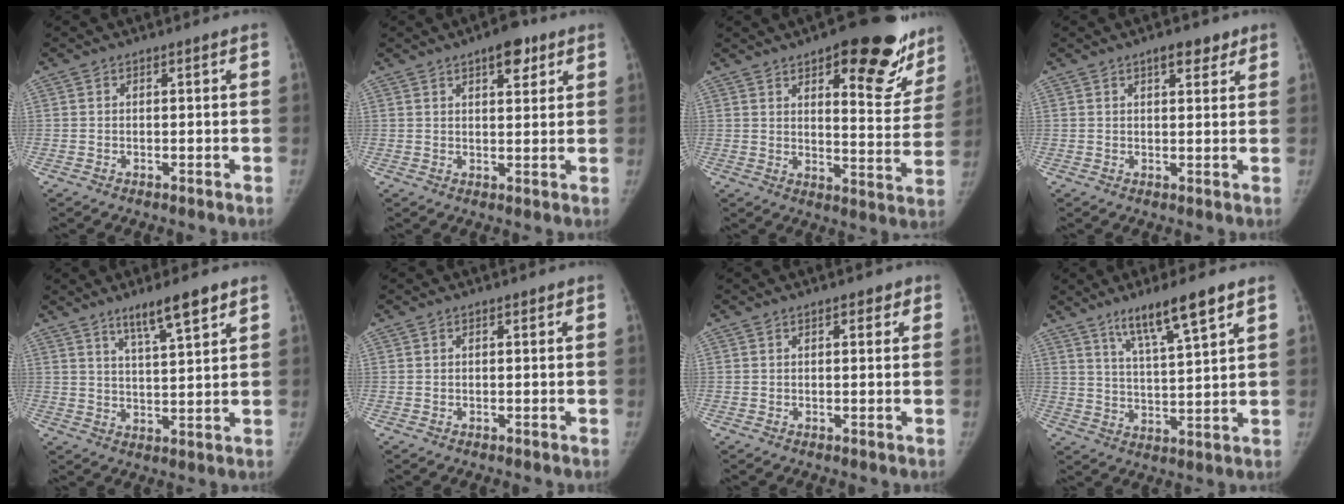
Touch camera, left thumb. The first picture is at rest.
{"total": 6.1, "force": [3.6, 2.6, 4.2], "torque": [-0.039, -0.014, 0.045]}
{"total": 22.2, "force": [13.6, 8.4, 15.4], "torque": [-0.138, -0.068, 0.171]}
{"total": 4.3, "force": [2.8, 1.9, 2.8], "torque": [-0.022, -0.012, 0.037]}
{"total": 8.2, "force": [5.5, 1.1, 5.9], "torque": [-0.095, -0.029, 0.096]}
{"total": 0.0}
{"total": 2.2, "force": [1.2, 1.2, 1.4], "torque": [-0.006, -0.001, 0.012]}
{"total": 10.9, "force": [7.0, 1.4, 8.3], "torque": [-0.140, -0.031, 0.124]}